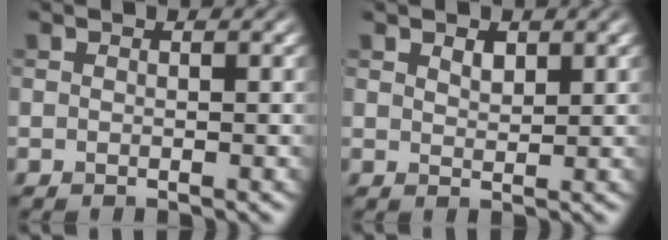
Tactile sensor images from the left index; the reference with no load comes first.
{"total": 1.3, "force": [0.9, 0.6, 0.7], "torque": [-0.013, -0.001, 0.018]}